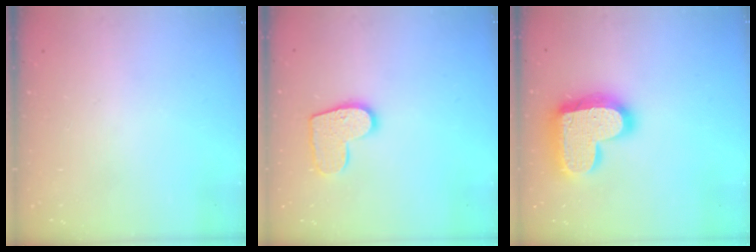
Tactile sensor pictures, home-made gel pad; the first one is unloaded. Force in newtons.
{"total": 11.6, "press": 11.5, "slide": 0.5}
{"total": 22.2, "press": 22.1, "slide": 1.5}